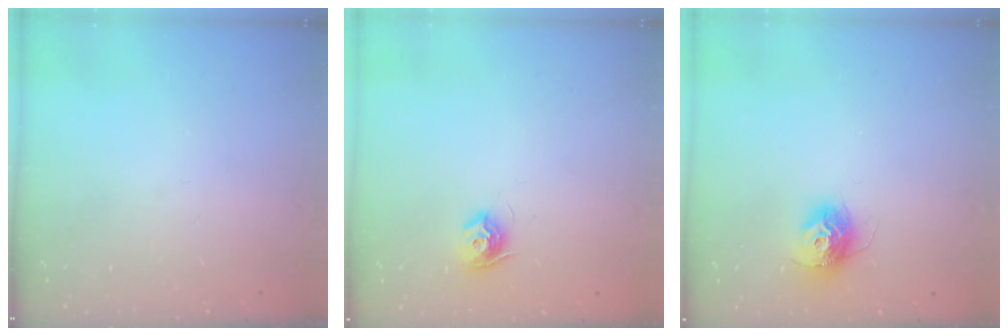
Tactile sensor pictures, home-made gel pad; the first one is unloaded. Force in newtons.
{"total": 8.7, "press": 8.7, "slide": 0.1}
{"total": 11.5, "press": 11.4, "slide": 0.8}